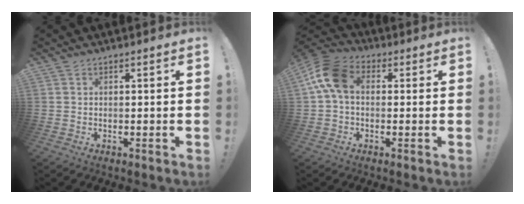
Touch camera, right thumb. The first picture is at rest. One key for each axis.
{"total": 12.1, "fx": 1.9, "fy": 7.9, "fz": 8.9, "tx": -0.172, "ty": 0.014, "tz": 0.043}